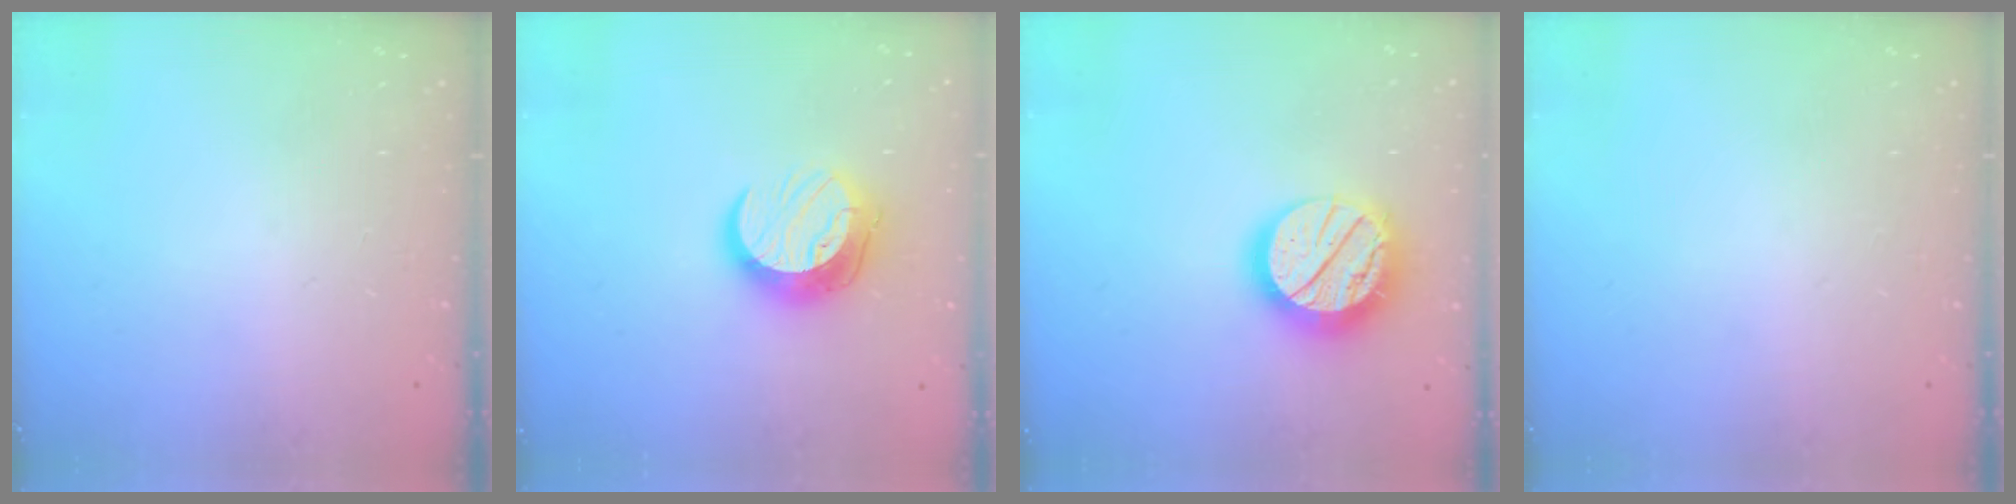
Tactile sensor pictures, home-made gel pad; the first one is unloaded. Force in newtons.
{"total": 11.9, "press": 11.8, "slide": 1.0}
{"total": 19.1, "press": 19.0, "slide": 1.6}
{"total": 0.0}